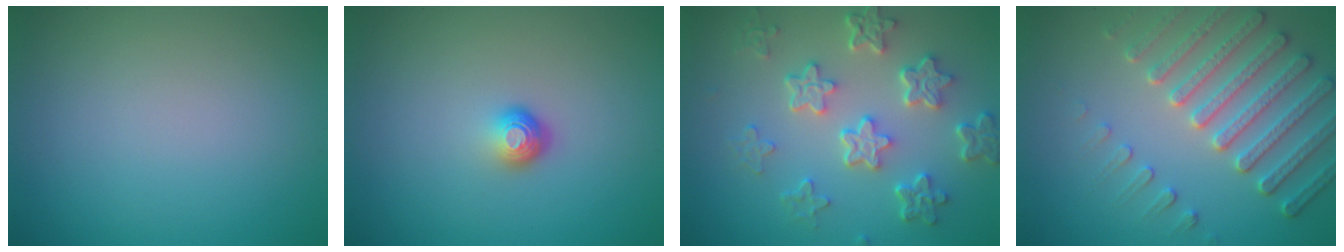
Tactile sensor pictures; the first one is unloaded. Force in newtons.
{"total": 1.7, "press": 1.1, "slide": 1.3}
{"total": 5.7, "press": 4.3, "slide": 3.7}
{"total": 5.5, "press": 4.8, "slide": 2.7}